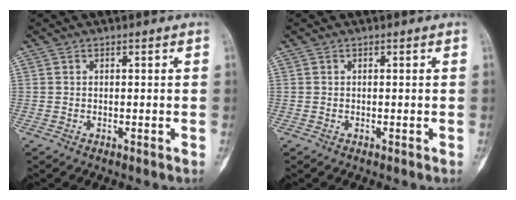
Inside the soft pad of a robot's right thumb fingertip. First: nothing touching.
{"total": 0.0}